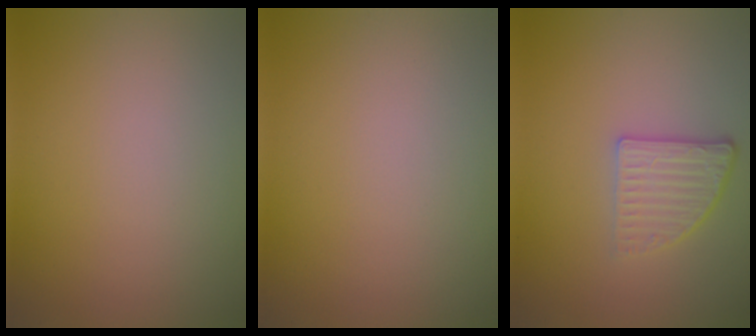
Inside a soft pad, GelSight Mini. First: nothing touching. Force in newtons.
{"total": 0.0}
{"total": 3.0, "press": 2.3, "slide": 1.8}